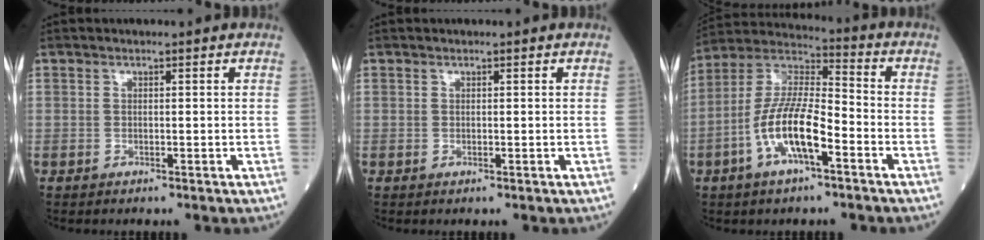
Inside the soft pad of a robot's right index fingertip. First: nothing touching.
{"total": 0.0}
{"total": 12.5, "force": [-4.6, 3.3, 11.1], "torque": [-0.229, 0.008, -0.089]}